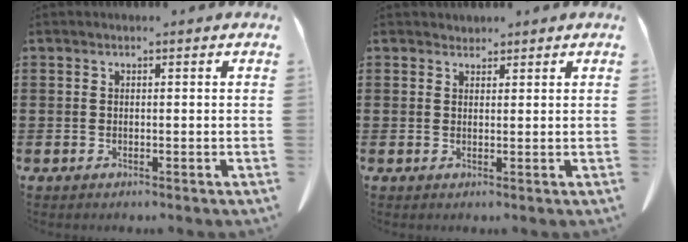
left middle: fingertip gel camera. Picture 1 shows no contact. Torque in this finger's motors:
{"motor_torque": [-0.04, 0.08, -0.03, -0.02]}